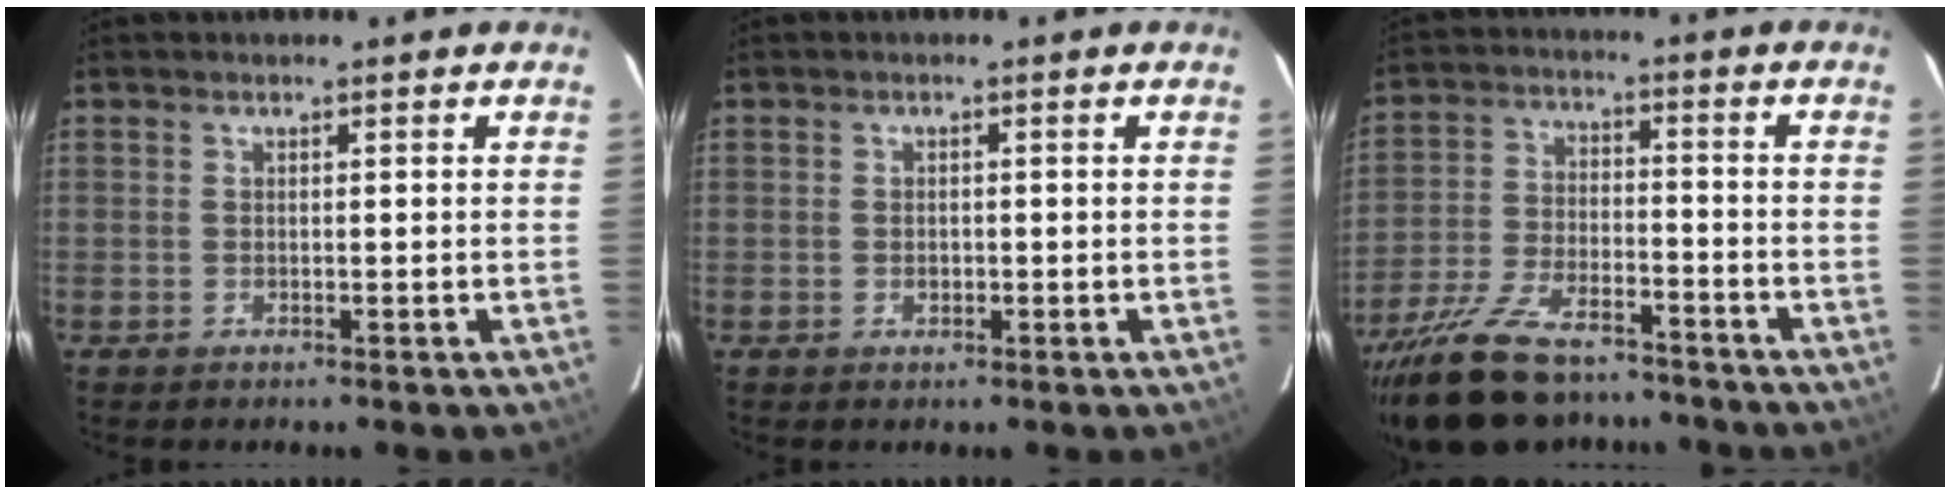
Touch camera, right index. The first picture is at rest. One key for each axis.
{"total": 1.3, "fx": -0.3, "fy": 1.1, "fz": 0.6, "tx": -0.010, "ty": 0.002, "tz": -0.004}
{"total": 18.1, "fx": -14.8, "fy": 6.8, "fz": 8.1, "tx": -0.176, "ty": -0.016, "tz": -0.244}